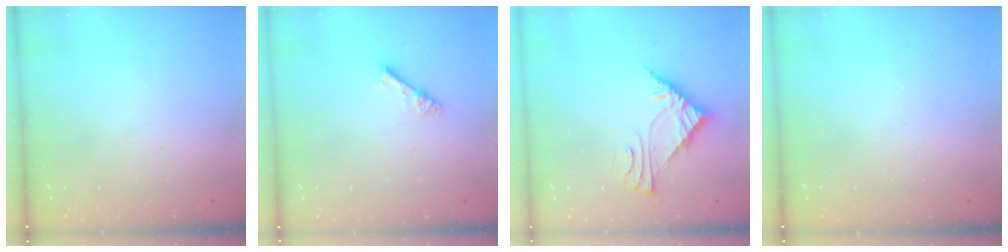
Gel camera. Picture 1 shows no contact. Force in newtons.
{"total": 3.6, "press": 3.6, "slide": 0.3}
{"total": 6.9, "press": 6.8, "slide": 0.5}
{"total": 0.0}